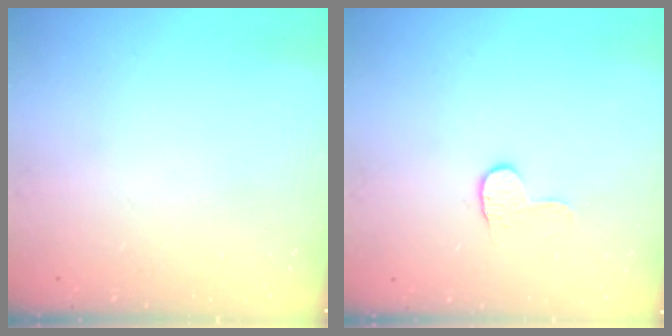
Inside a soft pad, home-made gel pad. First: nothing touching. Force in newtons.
{"total": 3.6, "press": 3.6, "slide": 0.4}